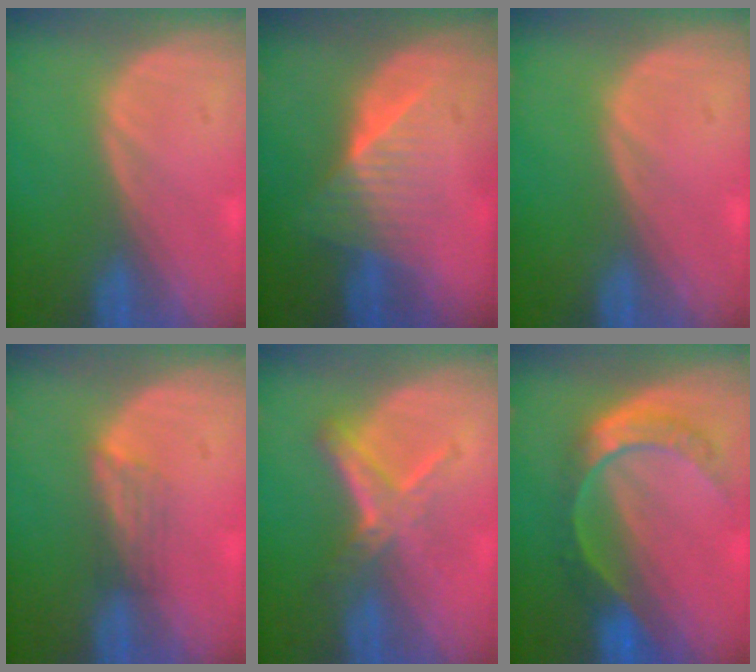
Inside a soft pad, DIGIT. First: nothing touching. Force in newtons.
{"total": 6.3, "press": 5.5, "slide": 3.0}
{"total": 0.0}
{"total": 2.4, "press": 1.9, "slide": 1.5}
{"total": 5.0, "press": 4.9, "slide": 0.8}
{"total": 8.0, "press": 6.7, "slide": 4.4}